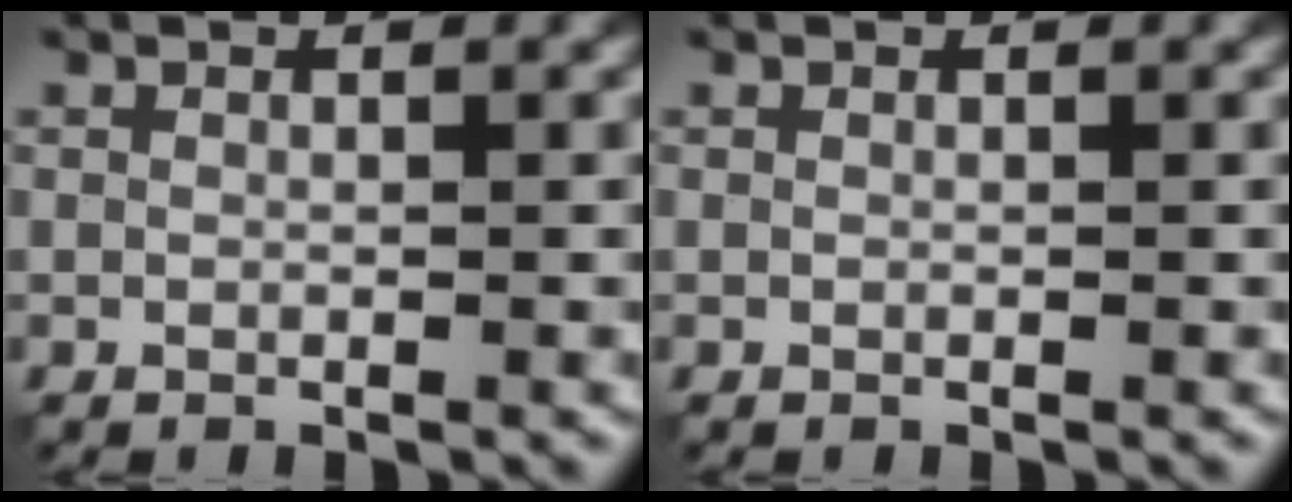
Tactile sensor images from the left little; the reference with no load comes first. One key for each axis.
{"total": 0.0}